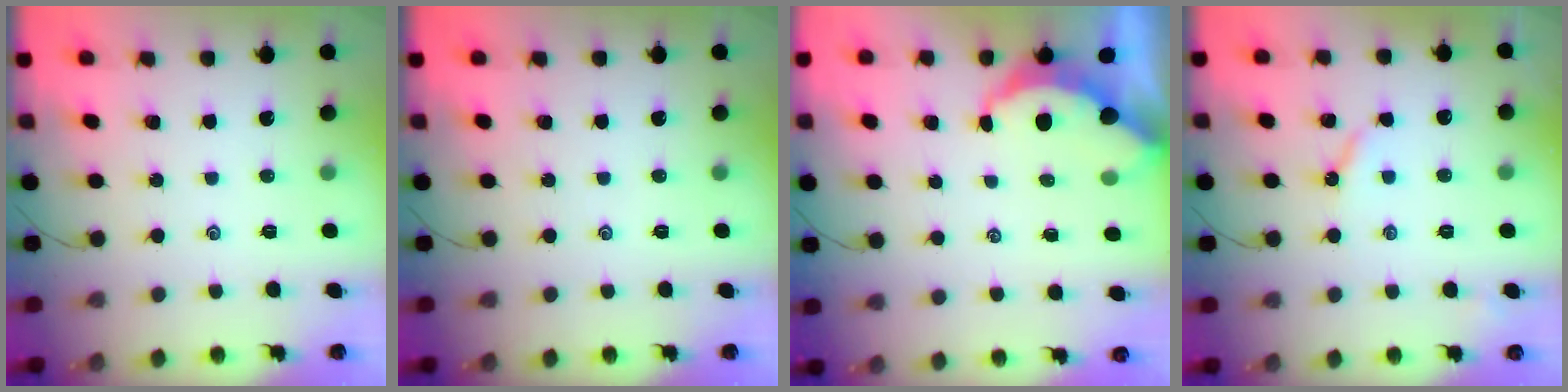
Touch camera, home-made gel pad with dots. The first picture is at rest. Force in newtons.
{"total": 0.0}
{"total": 3.6, "press": 3.6, "slide": 0.4}
{"total": 3.5, "press": 3.5, "slide": 0.4}